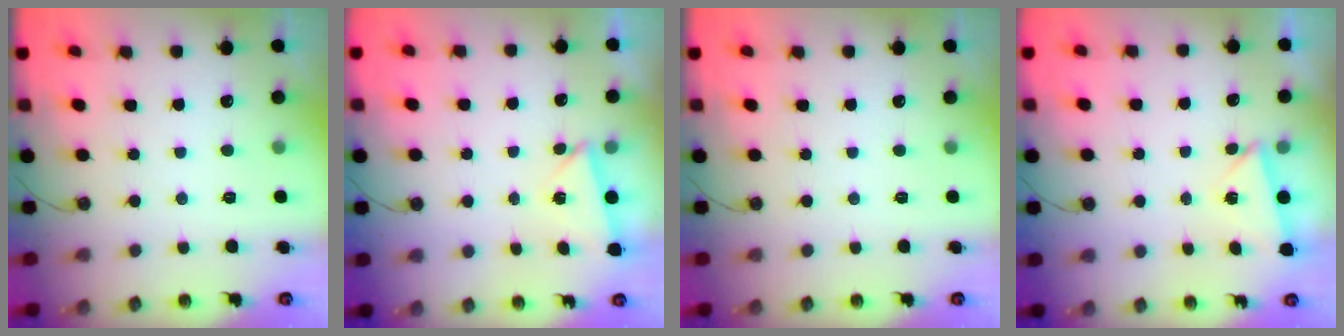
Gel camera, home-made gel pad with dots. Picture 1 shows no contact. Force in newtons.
{"total": 2.0, "press": 1.9, "slide": 0.7}
{"total": 0.0}
{"total": 2.0, "press": 1.9, "slide": 0.7}